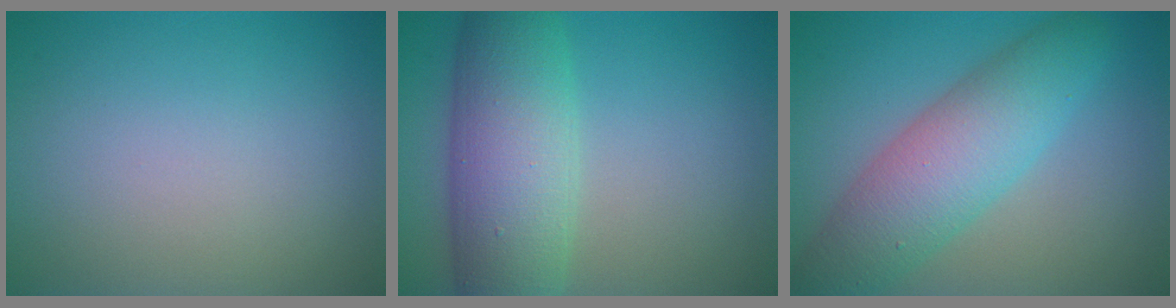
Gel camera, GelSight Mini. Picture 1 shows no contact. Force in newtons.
{"total": 8.7, "press": 8.7, "slide": 0.2}
{"total": 7.0, "press": 7.0, "slide": 0.3}